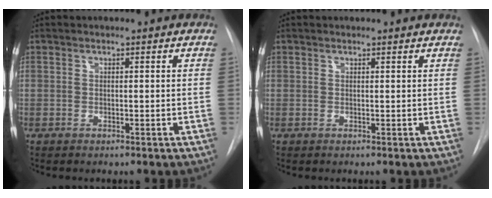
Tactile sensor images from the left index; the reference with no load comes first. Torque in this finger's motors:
{"motor_torque": [-0.13, -0.30, -0.47, 0.01]}